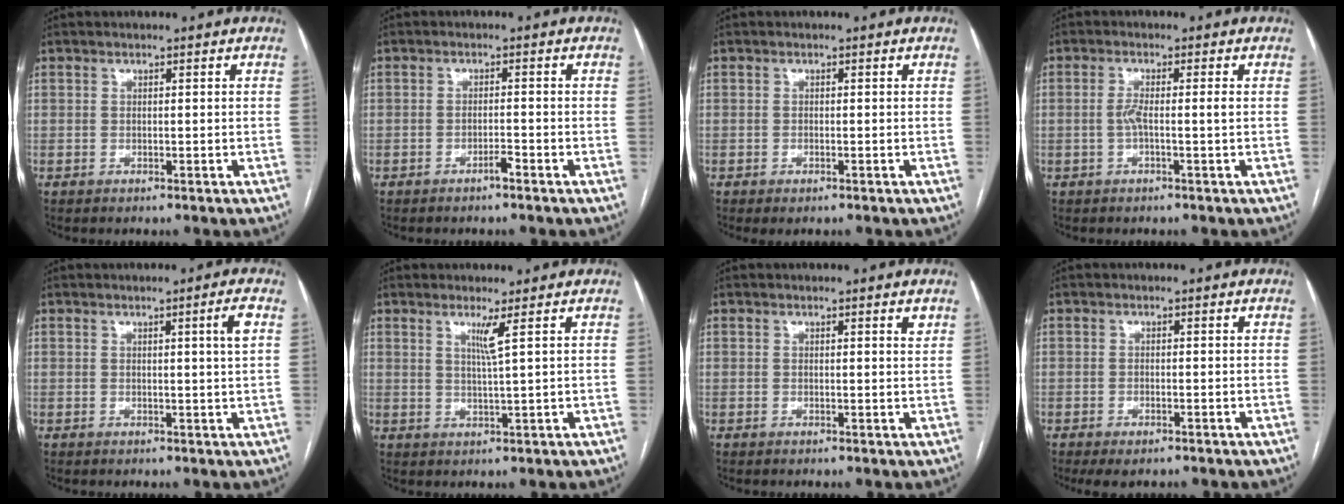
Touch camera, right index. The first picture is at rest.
{"total": 0.9, "force": [-0.7, 0.1, 0.6], "torque": [-0.013, 0.001, -0.012]}
{"total": 1.0, "force": [-0.6, 0.2, 0.8], "torque": [-0.013, -0.005, -0.003]}
{"total": 2.6, "force": [-0.4, -0.1, 2.6], "torque": [-0.050, 0.002, -0.006]}
{"total": 2.5, "force": [0.7, -0.7, 2.3], "torque": [-0.033, -0.005, 0.013]}
{"total": 2.7, "force": [1.3, -1.0, 2.2], "torque": [-0.043, -0.011, 0.027]}
{"total": 1.0, "force": [0.7, 0.1, 0.7], "torque": [-0.007, -0.002, 0.007]}
{"total": 2.9, "force": [-2.0, 1.1, 1.8], "torque": [-0.028, -0.009, -0.023]}